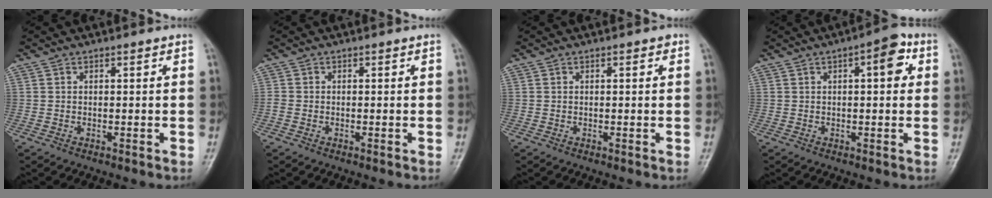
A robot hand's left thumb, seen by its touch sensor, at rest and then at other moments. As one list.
[{"total": 0.8, "force": [-0.4, 0.6, 0.5], "torque": [-0.013, 0.000, -0.010]}, {"total": 0.9, "force": [0.3, 0.3, 0.7], "torque": [-0.008, 0.002, 0.002]}, {"total": 6.0, "force": [1.7, 2.4, 5.3], "torque": [-0.057, 0.009, 0.014]}]